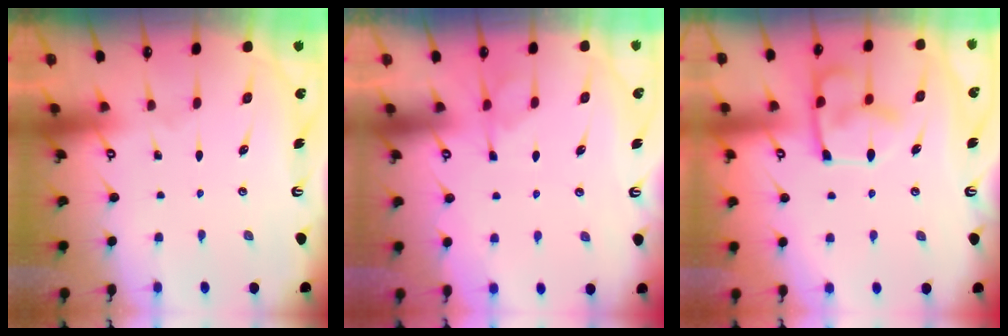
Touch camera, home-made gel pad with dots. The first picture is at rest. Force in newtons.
{"total": 2.6, "press": 2.3, "slide": 1.2}
{"total": 12.9, "press": 12.9, "slide": 1.0}